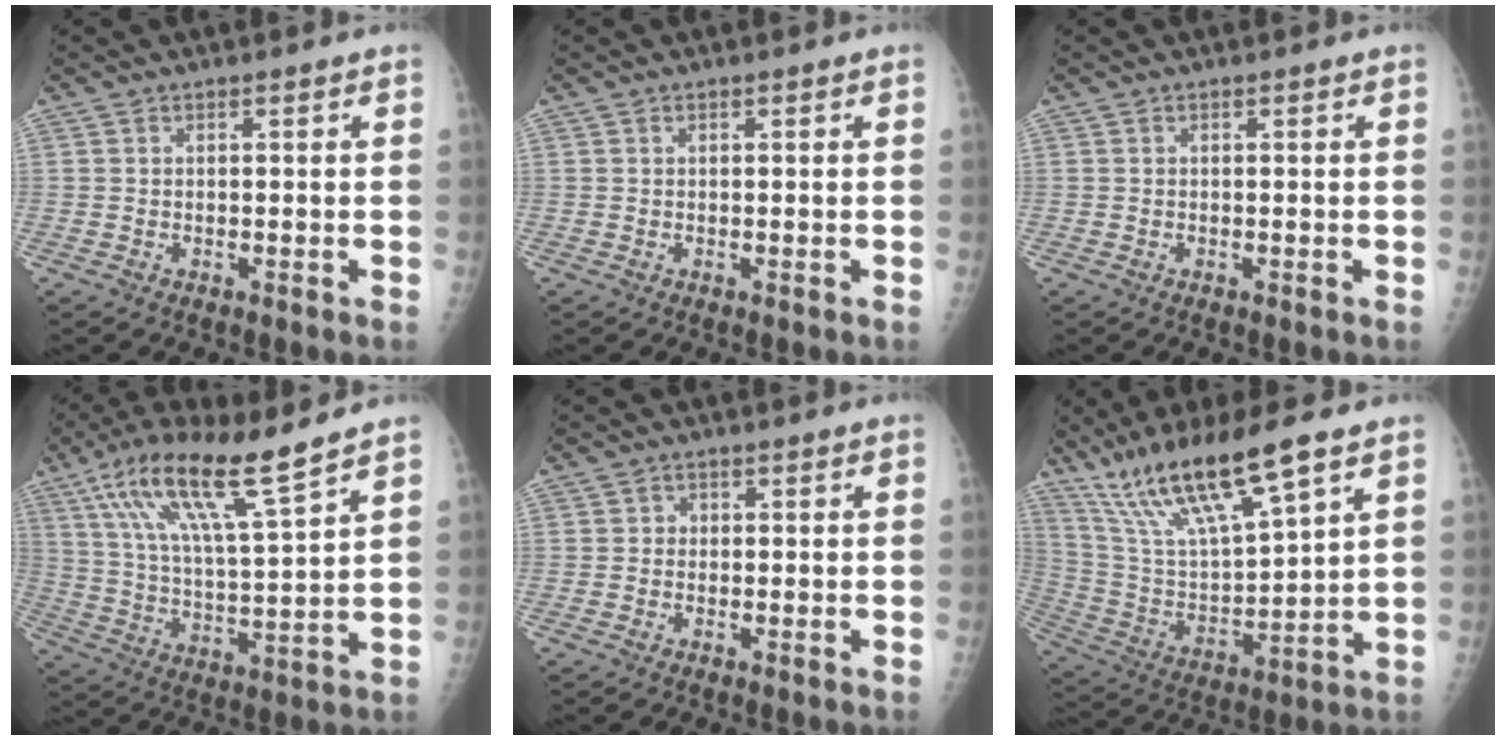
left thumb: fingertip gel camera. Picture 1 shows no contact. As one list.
[{"total": 0.0}, {"total": 0.0}, {"total": 16.1, "force": [10.7, 2.0, 11.8], "torque": [-0.212, -0.042, 0.202]}, {"total": 1.3, "force": [0.0, 1.3, 0.3], "torque": [0.004, 0.004, -0.003]}, {"total": 18.8, "force": [12.5, 3.4, 13.6], "torque": [-0.247, -0.048, 0.246]}]